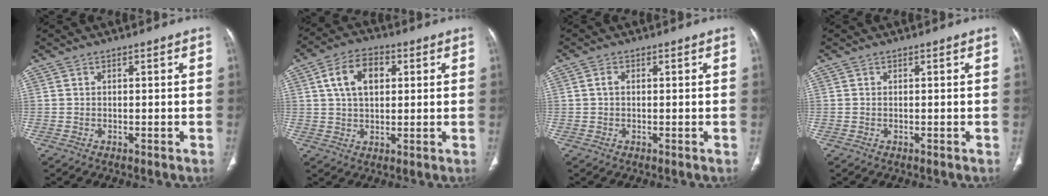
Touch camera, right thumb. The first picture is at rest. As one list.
[{"total": 9.3, "force": [2.6, 5.9, 6.7], "torque": [-0.107, 0.008, 0.043]}, {"total": 1.3, "force": [0.1, 0.9, 1.0], "torque": [-0.018, 0.004, 0.001]}, {"total": 0.0}]